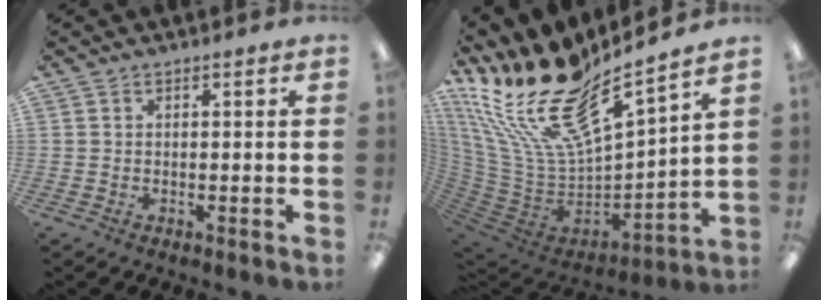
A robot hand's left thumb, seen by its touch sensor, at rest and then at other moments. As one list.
[{"total": 22.7, "force": [16.4, 6.9, 14.1], "torque": [-0.268, -0.125, 0.291]}]